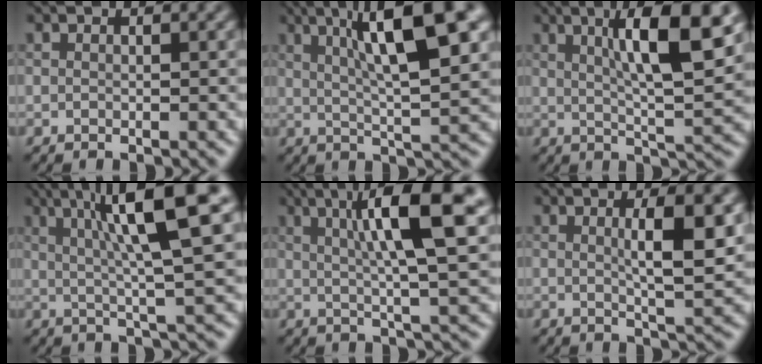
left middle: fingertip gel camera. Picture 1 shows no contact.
{"total": 10.5, "force": [4.0, 2.0, 9.5], "torque": [-0.136, 0.018, 0.061]}
{"total": 9.4, "force": [3.1, 1.8, 8.7], "torque": [-0.124, 0.007, 0.050]}
{"total": 10.6, "force": [3.4, 1.5, 9.9], "torque": [-0.135, 0.016, 0.049]}
{"total": 10.1, "force": [3.1, 1.6, 9.5], "torque": [-0.131, 0.010, 0.045]}
{"total": 5.2, "force": [1.0, 1.0, 5.0], "torque": [-0.073, 0.003, 0.016]}